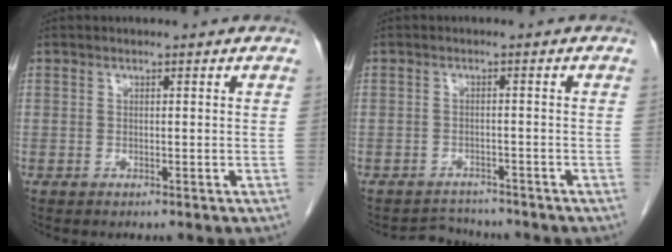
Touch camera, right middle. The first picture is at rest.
{"total": 3.0, "force": [-2.8, 0.6, -0.8], "torque": [0.010, -0.006, -0.043]}